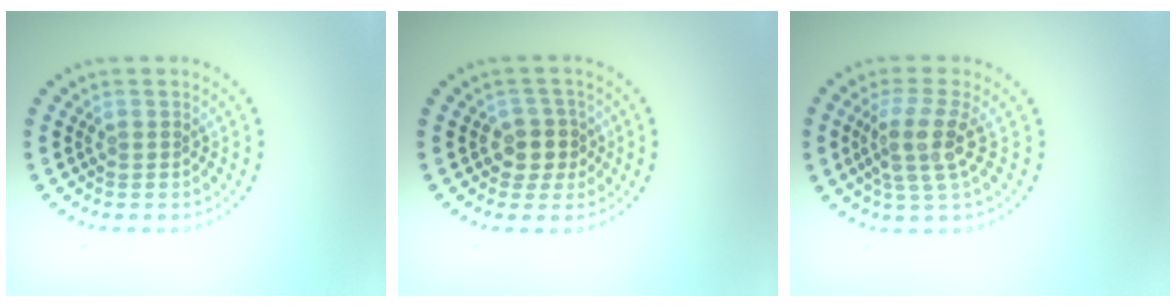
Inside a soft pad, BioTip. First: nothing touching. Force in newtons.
{"total": 2.4, "press": 2.1, "slide": 1.2}
{"total": 3.7, "press": 2.7, "slide": 2.5}